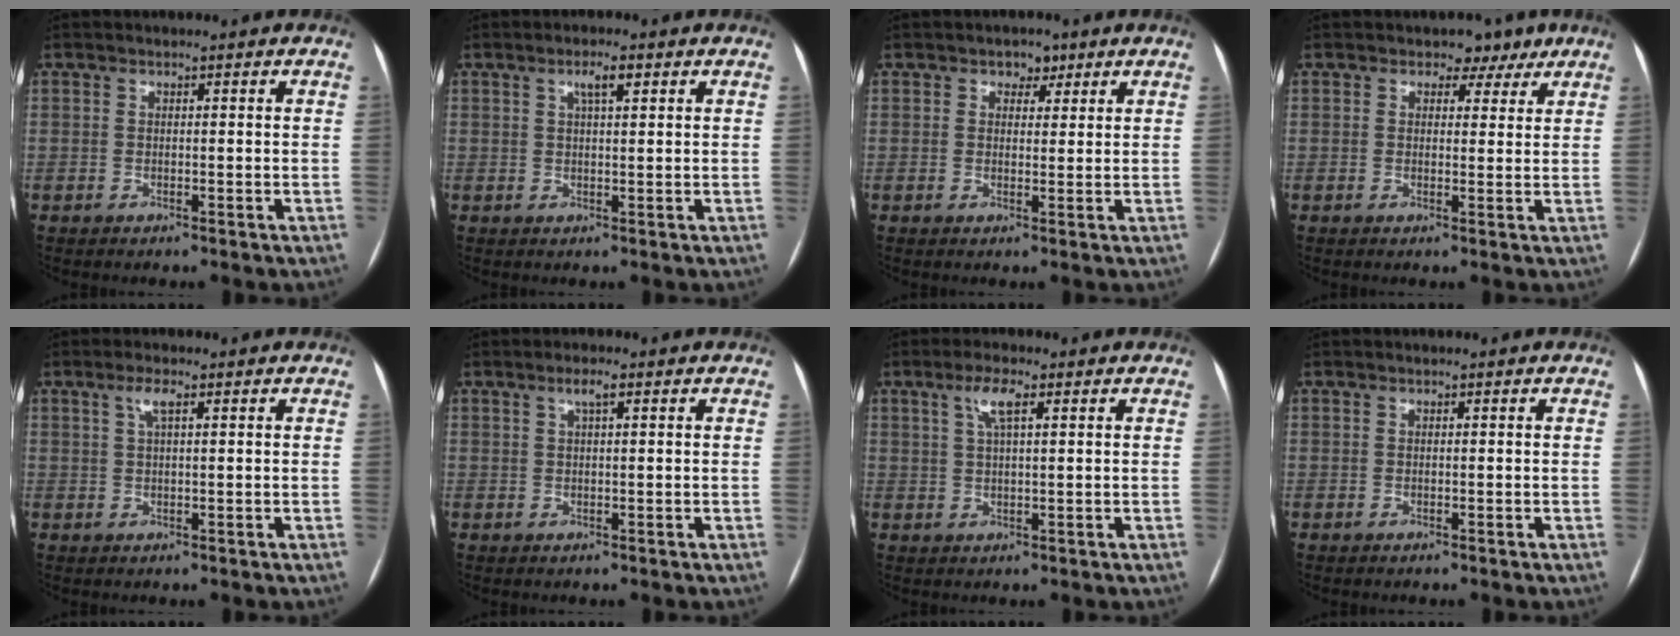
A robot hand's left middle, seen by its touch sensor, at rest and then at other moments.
{"total": 2.8, "force": [1.4, 0.5, 2.4], "torque": [-0.045, 0.006, 0.023]}
{"total": 2.6, "force": [1.5, 1.8, 1.1], "torque": [-0.011, 0.005, 0.020]}
{"total": 3.9, "force": [2.6, 2.6, 1.2], "torque": [-0.005, 0.006, 0.031]}
{"total": 2.3, "force": [1.1, 0.4, 2.0], "torque": [-0.044, 0.008, 0.021]}
{"total": 2.0, "force": [1.0, 0.3, 1.8], "torque": [-0.036, 0.008, 0.018]}
{"total": 3.9, "force": [1.8, 0.7, 3.4], "torque": [-0.070, 0.010, 0.035]}
{"total": 0.0}